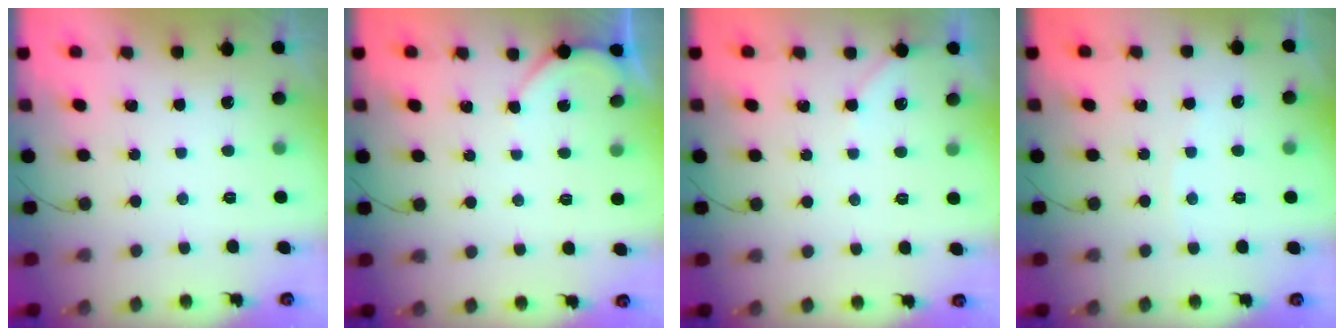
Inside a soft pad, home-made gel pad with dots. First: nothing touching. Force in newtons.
{"total": 2.7, "press": 2.6, "slide": 0.4}
{"total": 3.3, "press": 3.3, "slide": 0.4}
{"total": 1.5, "press": 1.4, "slide": 0.3}